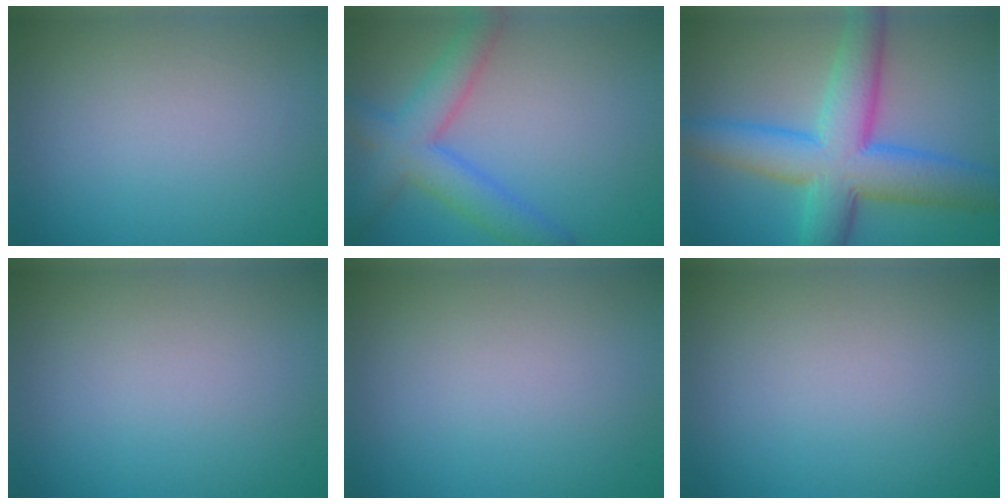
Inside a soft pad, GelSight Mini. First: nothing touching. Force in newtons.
{"total": 5.7, "press": 5.7, "slide": 0.2}
{"total": 9.8, "press": 9.8, "slide": 0.3}
{"total": 0.0}
{"total": 0.0}
{"total": 0.0}